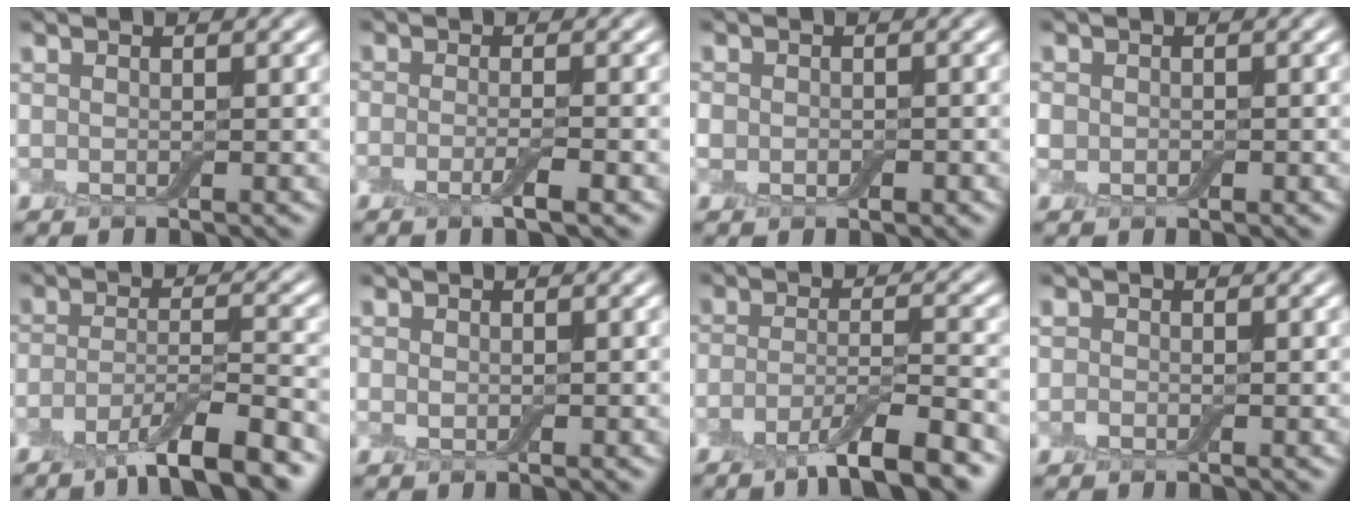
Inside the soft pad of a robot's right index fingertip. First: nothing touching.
{"total": 2.3, "force": [-1.0, 0.5, 2.0], "torque": [-0.036, -0.005, -0.022]}
{"total": 2.0, "force": [-0.3, 1.7, 1.1], "torque": [-0.015, -0.004, -0.009]}
{"total": 1.5, "force": [-0.2, 1.3, 0.7], "torque": [-0.011, 0.000, -0.009]}
{"total": 7.2, "force": [-4.8, 1.6, 5.2], "torque": [-0.079, 0.000, -0.089]}
{"total": 0.8, "force": [0.0, 0.6, 0.5], "torque": [-0.012, 0.000, -0.002]}
{"total": 6.5, "force": [-4.2, 1.3, 4.8], "torque": [-0.074, 0.001, -0.079]}
{"total": 0.6, "force": [-0.2, 0.5, 0.3], "torque": [-0.004, -0.001, -0.007]}